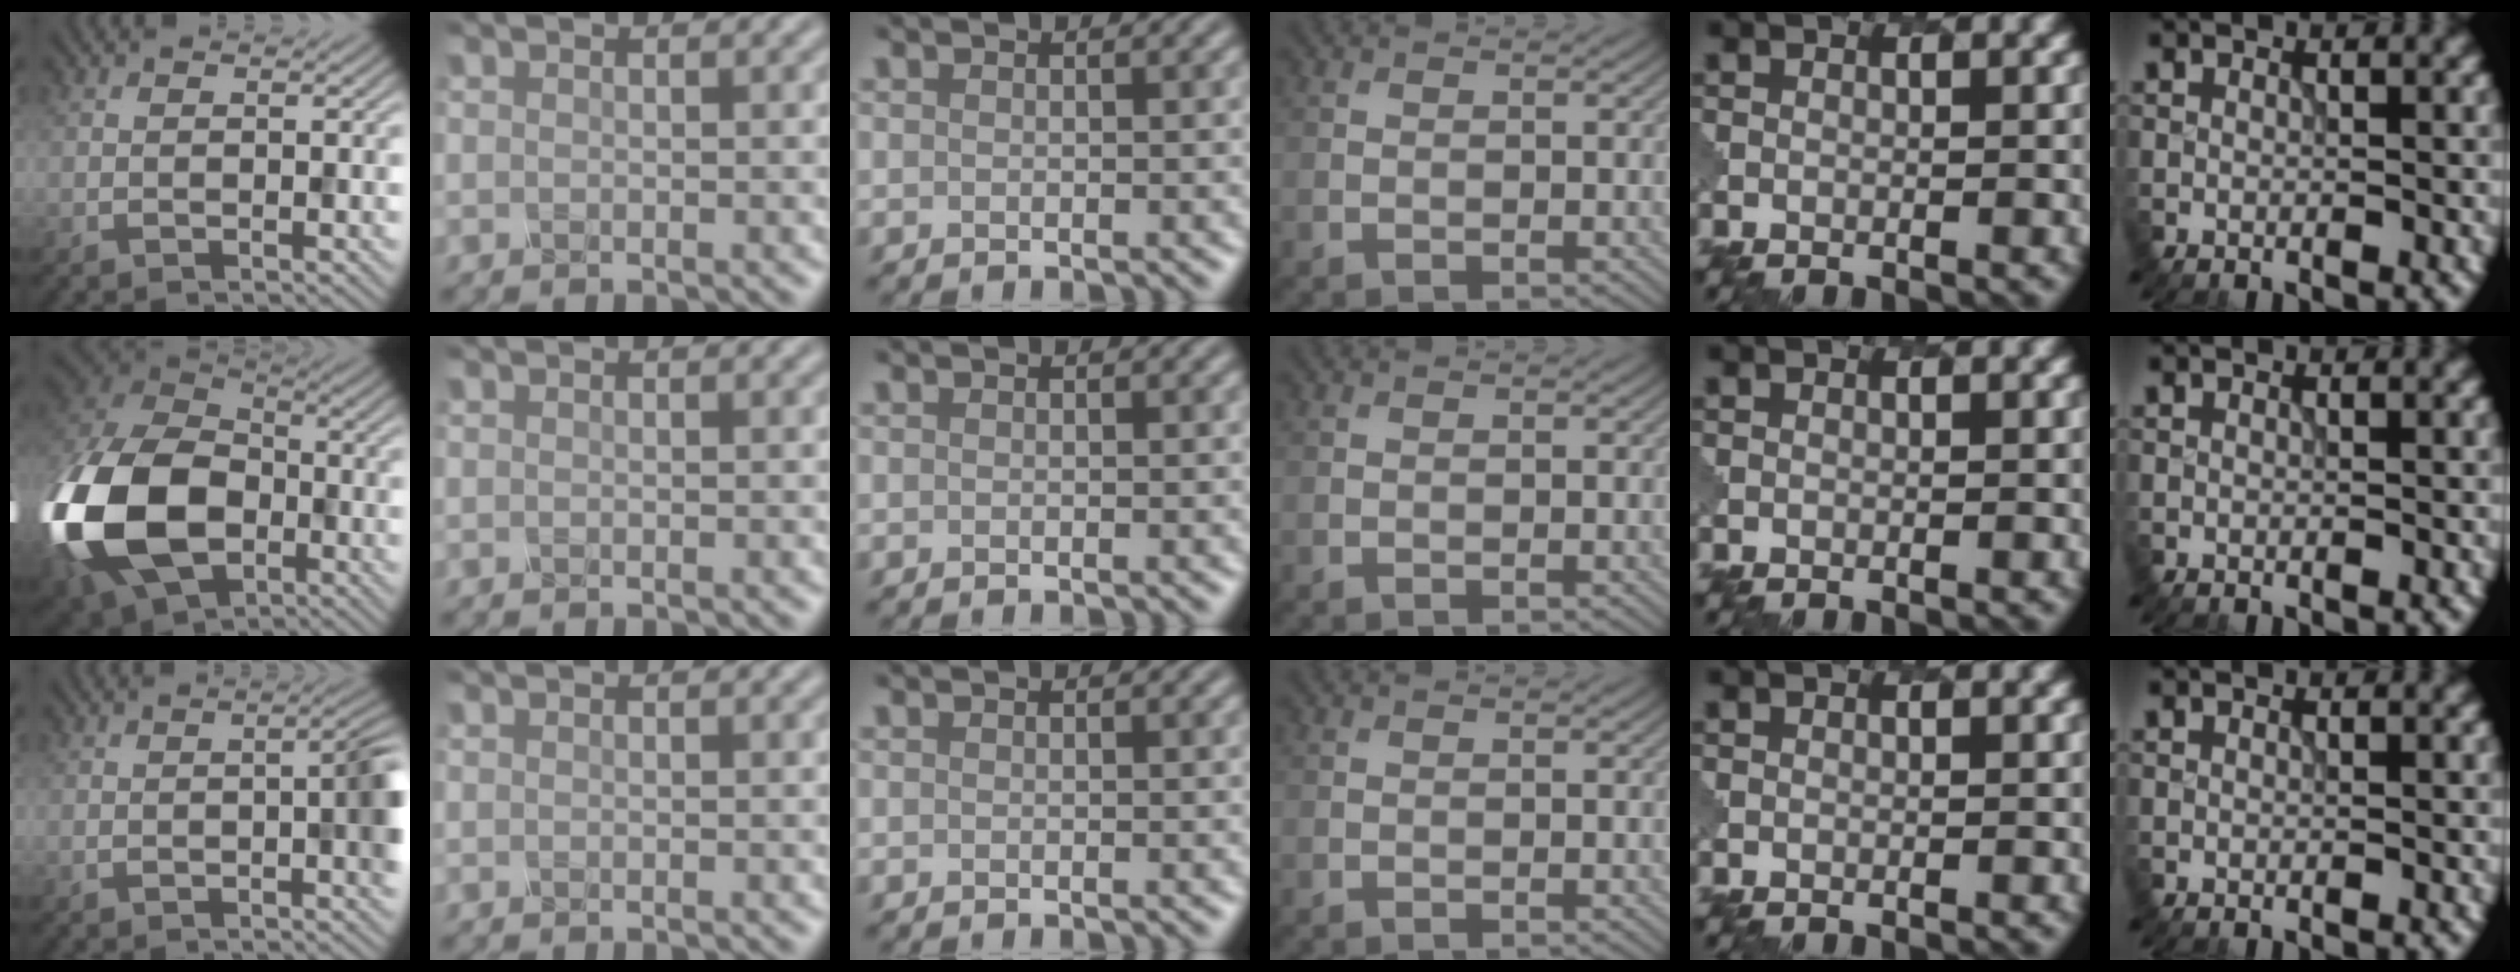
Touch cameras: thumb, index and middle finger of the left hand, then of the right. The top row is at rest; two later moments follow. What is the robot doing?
{"motion": "dispense", "object": "spray bottle"}